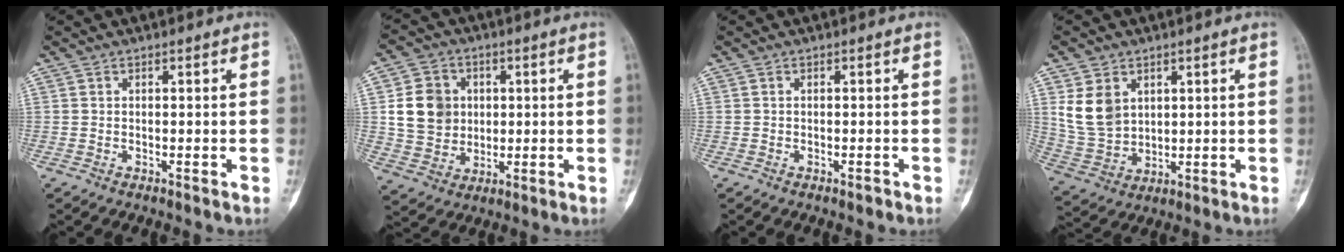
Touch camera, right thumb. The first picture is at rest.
{"total": 10.9, "force": [1.6, 9.6, 5.0], "torque": [-0.057, 0.000, 0.035]}
{"total": 0.6, "force": [-0.5, 0.2, 0.3], "torque": [-0.001, 0.000, -0.009]}
{"total": 9.3, "force": [3.3, 6.9, 5.2], "torque": [-0.085, -0.015, 0.085]}